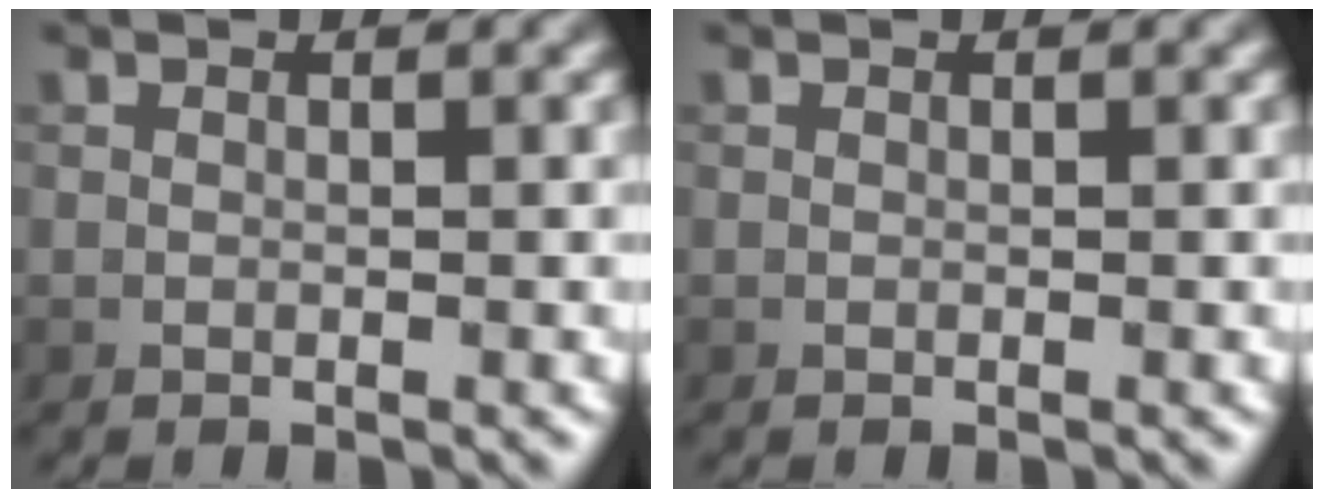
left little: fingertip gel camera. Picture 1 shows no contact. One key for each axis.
{"total": 0.0}